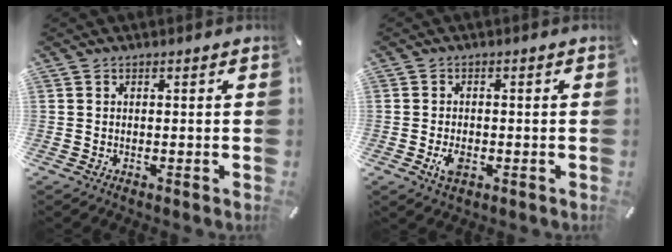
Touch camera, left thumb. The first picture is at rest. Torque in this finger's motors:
{"motor_torque": [-0.01, 0.04, 0.17, 0.20, 0.00]}